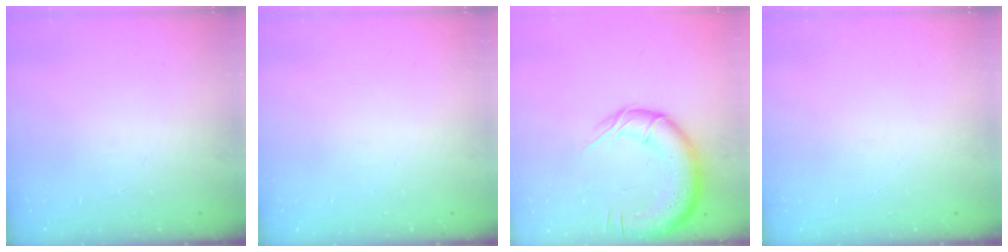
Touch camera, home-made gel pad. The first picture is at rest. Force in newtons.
{"total": 0.0}
{"total": 16.0, "press": 15.5, "slide": 4.1}
{"total": 0.0}